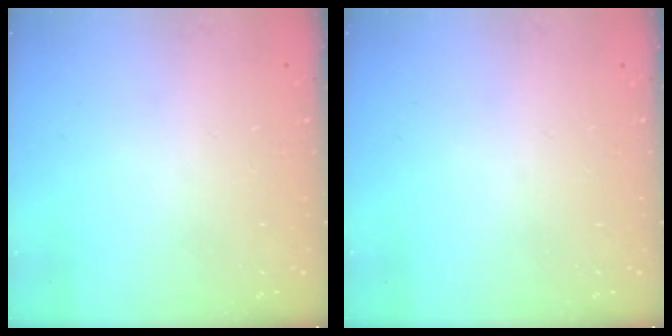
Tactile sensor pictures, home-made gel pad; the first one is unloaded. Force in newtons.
{"total": 0.0}